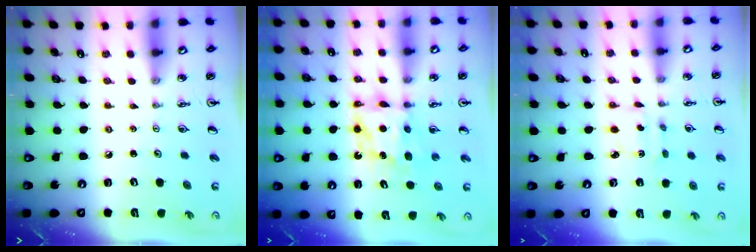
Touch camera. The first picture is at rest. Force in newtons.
{"total": 6.9, "press": 6.8, "slide": 0.4}
{"total": 3.7, "press": 3.7, "slide": 0.6}